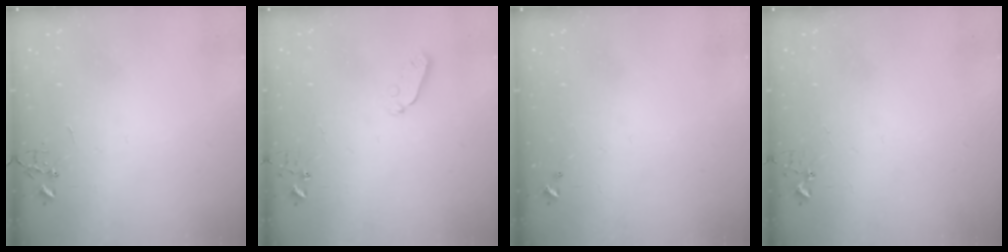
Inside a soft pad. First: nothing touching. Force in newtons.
{"total": 5.0, "press": 5.0, "slide": 0.4}
{"total": 0.0}
{"total": 2.7, "press": 2.7, "slide": 0.2}